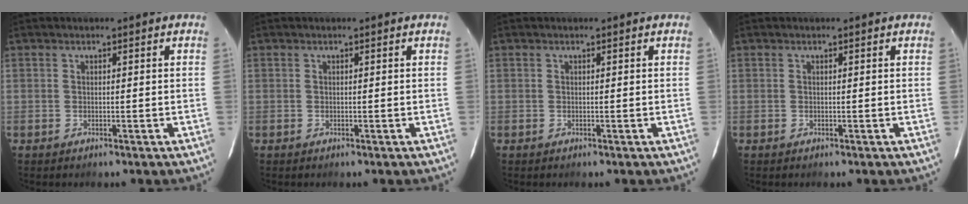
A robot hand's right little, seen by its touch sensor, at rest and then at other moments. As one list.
[{"total": 0.0}, {"total": 0.0}, {"total": 0.0}]